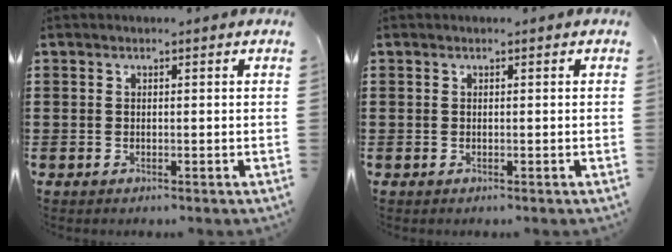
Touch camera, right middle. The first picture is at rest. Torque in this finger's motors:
{"motor_torque": [0.05, -0.07, 0.02, -0.01]}